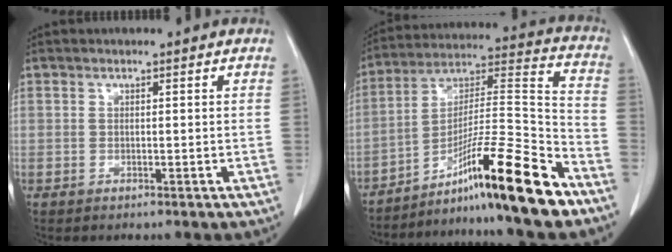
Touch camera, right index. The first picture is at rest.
{"total": 19.1, "force": [-12.8, -0.4, 14.2], "torque": [-0.243, 0.003, -0.212]}